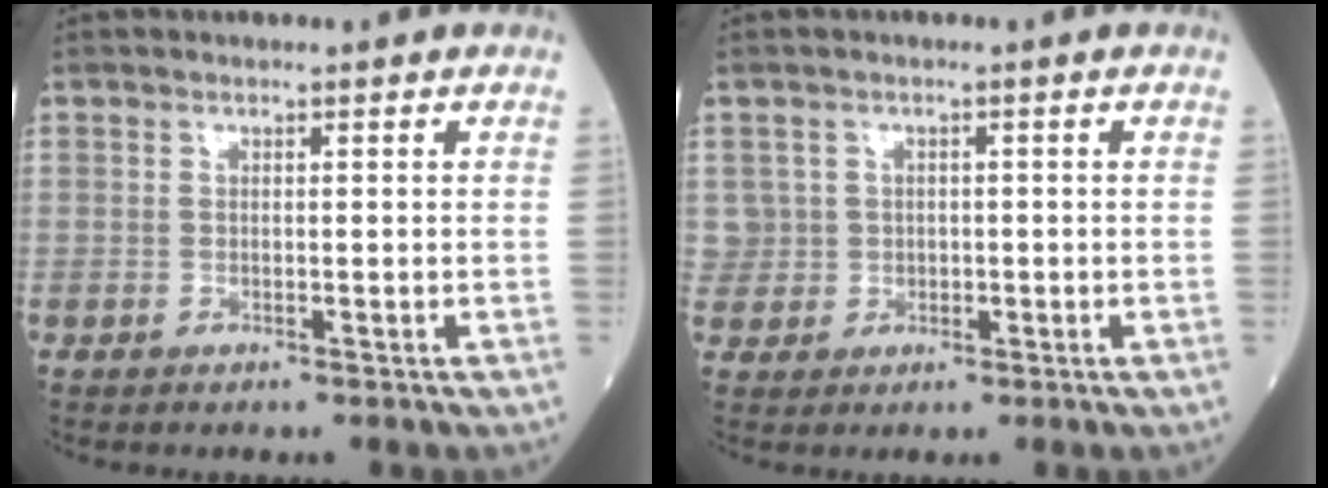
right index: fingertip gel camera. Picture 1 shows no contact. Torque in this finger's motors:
{"motor_torque": [0.04, -0.07, -0.05, 0.00]}